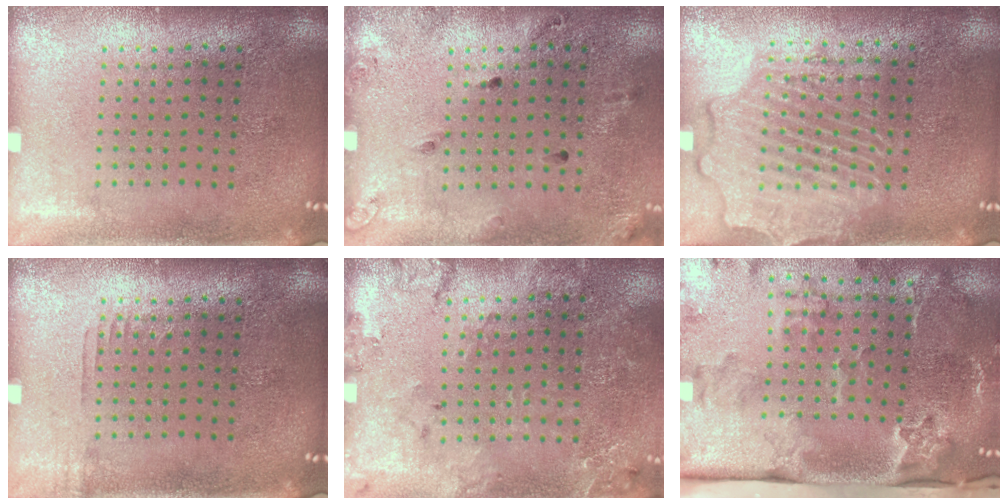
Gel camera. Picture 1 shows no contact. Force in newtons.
{"total": 1.9, "press": 1.1, "slide": 1.5}
{"total": 2.3, "press": 2.3, "slide": 0.3}
{"total": 0.6, "press": 0.6, "slide": 0.2}
{"total": 1.7, "press": 1.6, "slide": 0.5}
{"total": 3.7, "press": 2.5, "slide": 2.7}